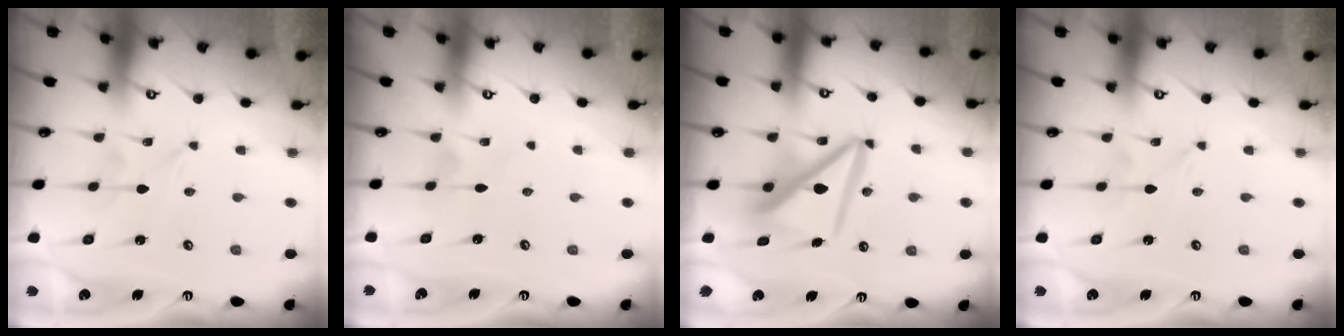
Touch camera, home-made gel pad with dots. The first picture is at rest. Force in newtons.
{"total": 4.2, "press": 4.2, "slide": 0.4}
{"total": 12.1, "press": 12.1, "slide": 1.2}
{"total": 0.0}